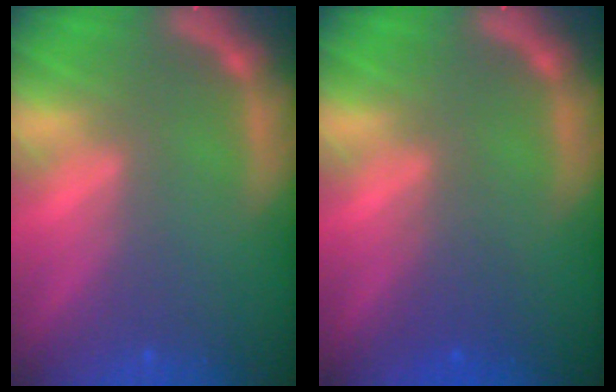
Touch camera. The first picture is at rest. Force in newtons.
{"total": 1.9}